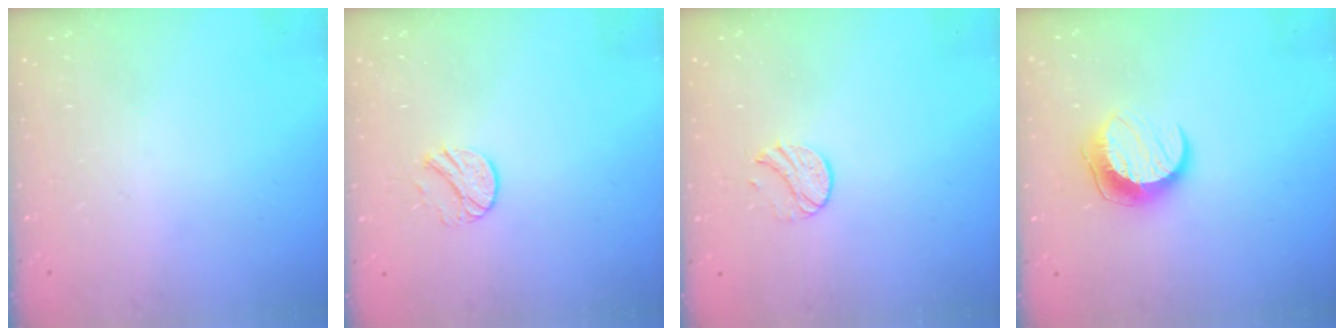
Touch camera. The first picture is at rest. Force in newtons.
{"total": 8.0, "press": 8.0, "slide": 0.7}
{"total": 6.4, "press": 6.4, "slide": 0.6}
{"total": 10.1, "press": 10.1, "slide": 0.2}